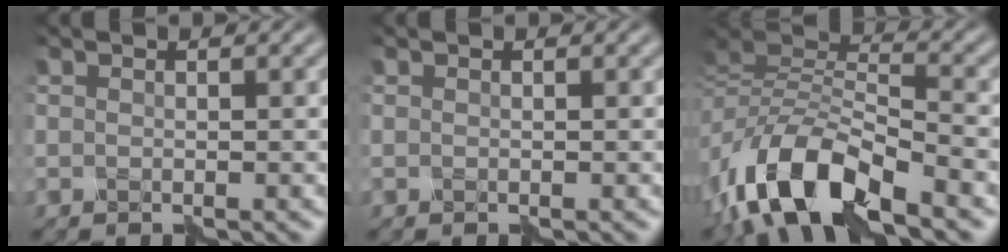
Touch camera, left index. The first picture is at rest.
{"total": 0.0}
{"total": 10.7, "force": [-6.2, 4.3, 7.6], "torque": [-0.143, 0.010, -0.124]}